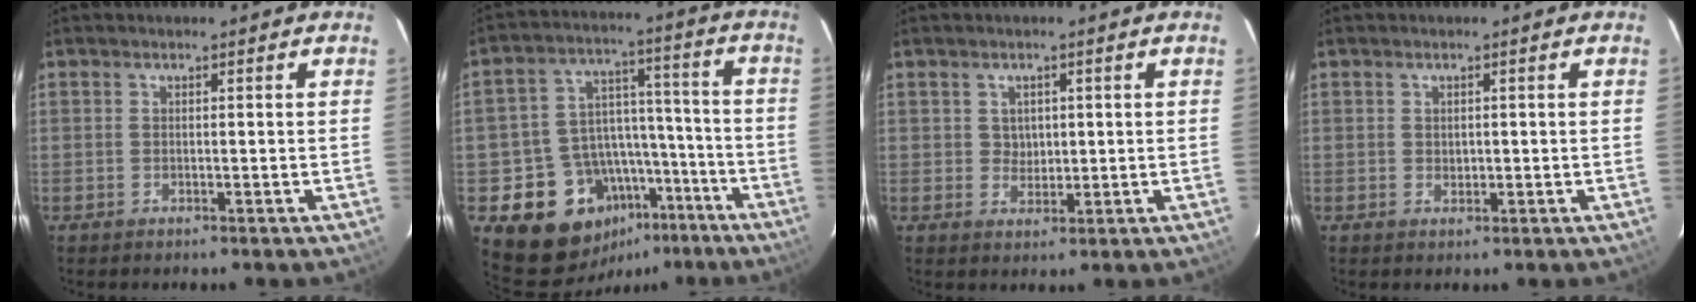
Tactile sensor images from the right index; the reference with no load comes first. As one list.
[{"total": 16.5, "force": [-9.5, 12.5, 5.1], "torque": [-0.113, 0.061, -0.118]}, {"total": 2.7, "force": [0.7, 2.5, 0.7], "torque": [-0.007, 0.005, 0.014]}, {"total": 1.0, "force": [0.2, 1.0, 0.3], "torque": [0.000, 0.001, 0.006]}]